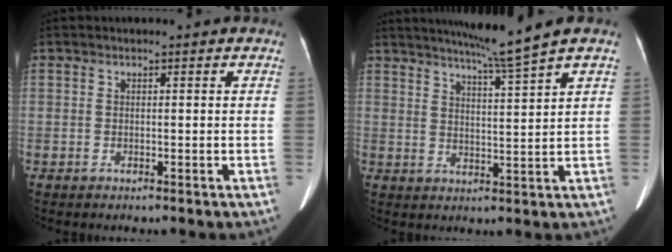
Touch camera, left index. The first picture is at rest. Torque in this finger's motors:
{"motor_torque": [0.37, -1.06, -0.07, 0.08]}